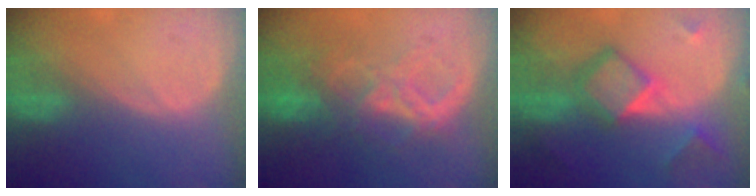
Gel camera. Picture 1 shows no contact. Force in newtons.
{"total": 8.6, "press": 7.5, "slide": 4.2}
{"total": 7.9, "press": 7.9, "slide": 0.4}